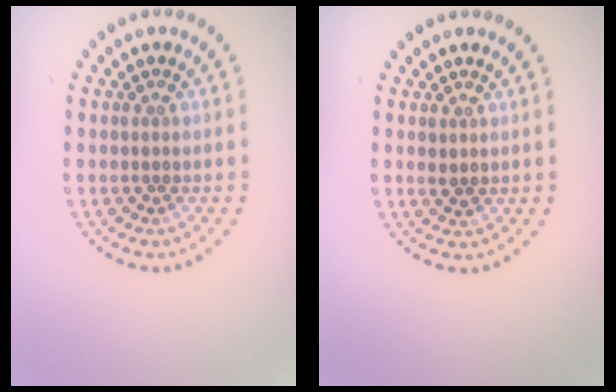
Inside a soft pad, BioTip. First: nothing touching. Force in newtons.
{"total": 0.8, "press": 0.8, "slide": 0.2}